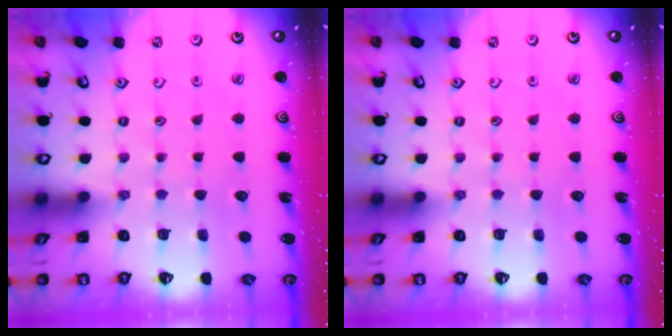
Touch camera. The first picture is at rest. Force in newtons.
{"total": 0.0}